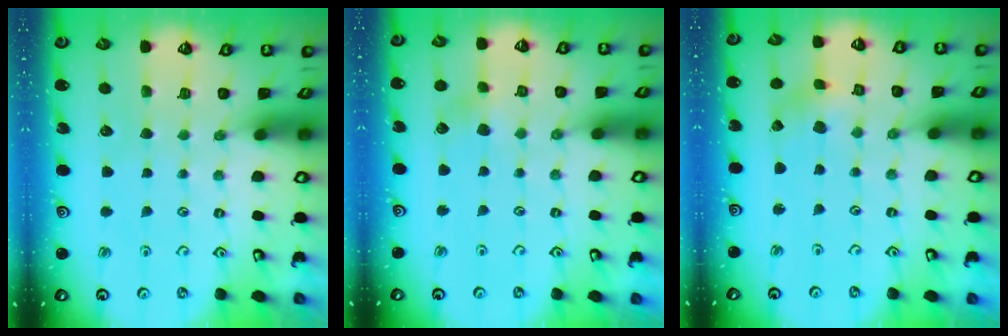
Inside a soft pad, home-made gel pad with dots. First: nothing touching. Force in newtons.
{"total": 3.8, "press": 3.7, "slide": 0.4}
{"total": 1.2, "press": 1.2, "slide": 0.2}